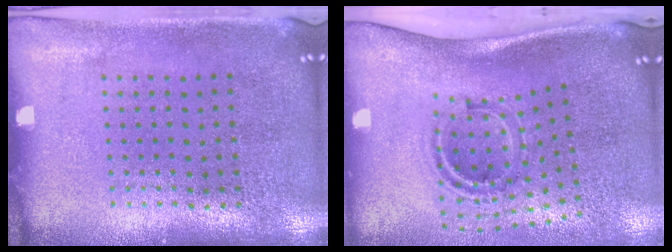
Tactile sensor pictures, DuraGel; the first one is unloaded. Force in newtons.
{"total": 1.6, "press": 1.1, "slide": 1.1}